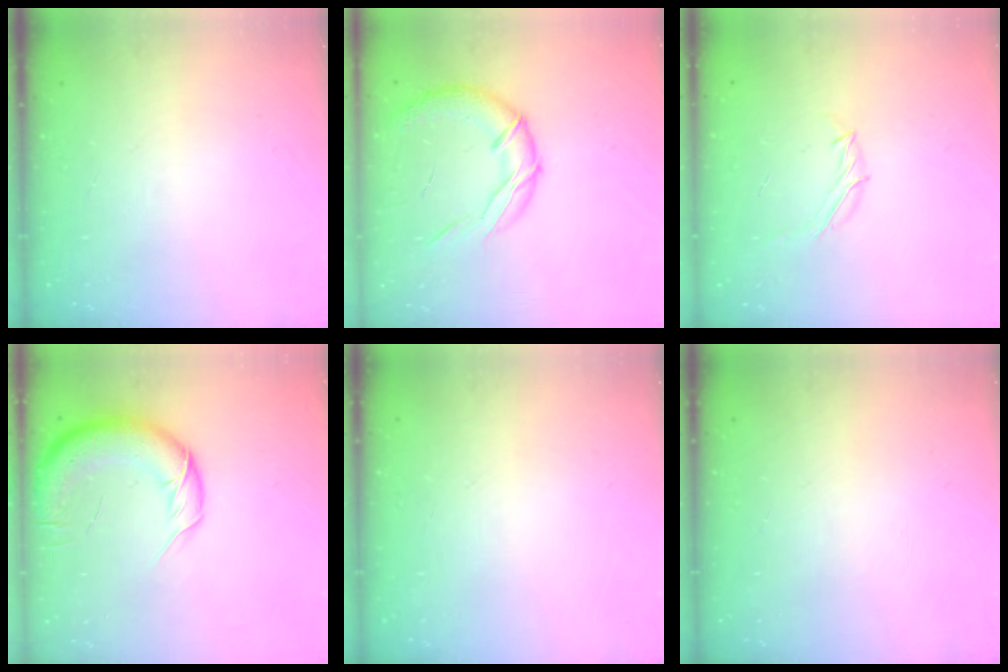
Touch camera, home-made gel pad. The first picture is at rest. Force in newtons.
{"total": 14.9, "press": 14.7, "slide": 2.3}
{"total": 6.0, "press": 5.9, "slide": 1.1}
{"total": 14.6, "press": 14.3, "slide": 3.1}
{"total": 0.0}
{"total": 0.0}